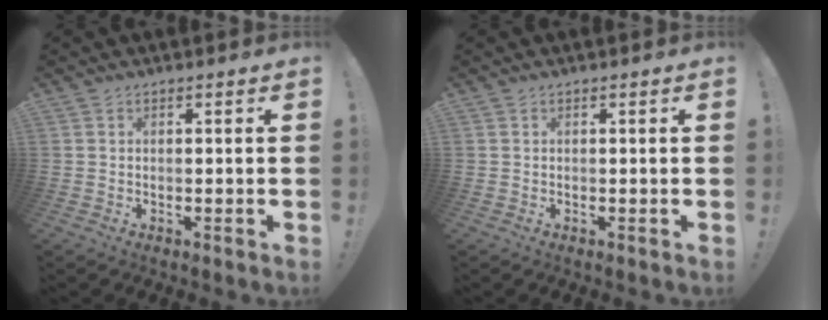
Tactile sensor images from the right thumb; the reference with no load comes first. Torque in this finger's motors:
{"motor_torque": [0.00, 0.00, 0.00, 0.01, 0.01]}